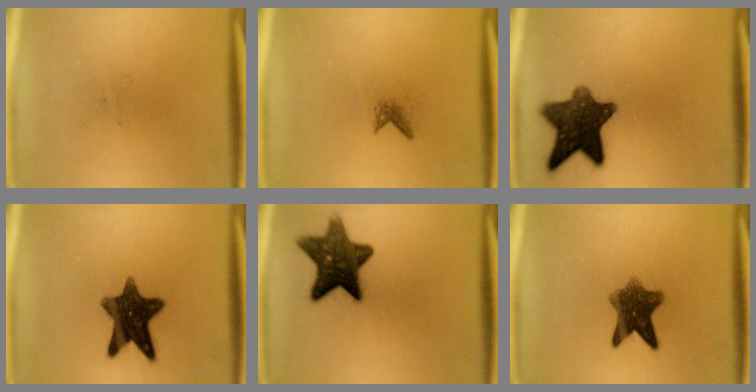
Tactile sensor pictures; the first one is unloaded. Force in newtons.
{"total": 1.1}
{"total": 11.3}
{"total": 11.9}
{"total": 12.0}
{"total": 7.8}